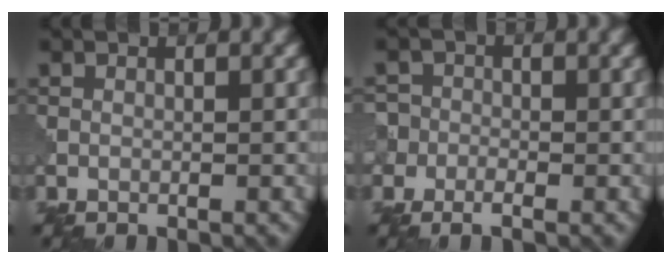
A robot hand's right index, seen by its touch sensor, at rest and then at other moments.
{"total": 2.7, "force": [-1.0, 2.2, 1.3], "torque": [-0.006, 0.006, -0.037]}